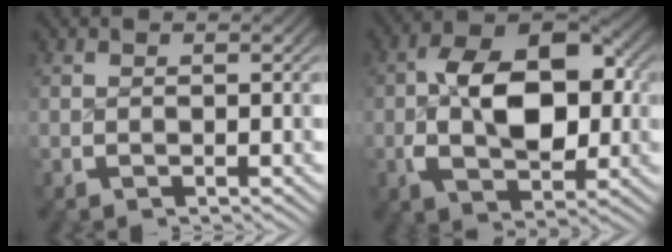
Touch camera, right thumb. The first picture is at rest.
{"total": 11.7, "force": [-0.5, 7.2, 9.2], "torque": [-0.171, -0.025, 0.006]}